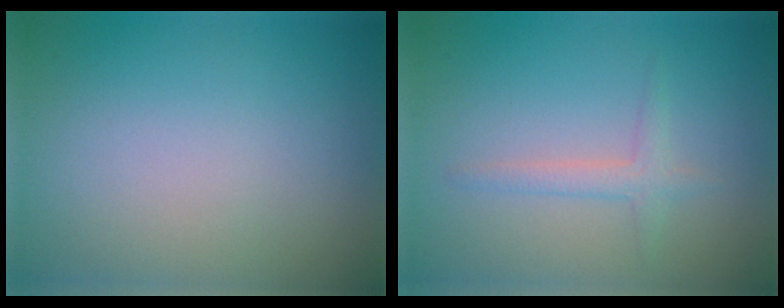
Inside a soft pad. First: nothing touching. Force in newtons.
{"total": 1.6, "press": 1.6, "slide": 0.1}